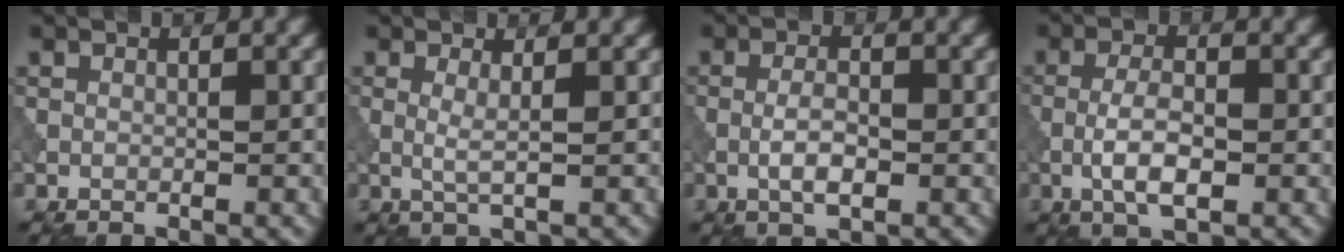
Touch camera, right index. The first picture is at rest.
{"total": 1.6, "force": [0.3, 0.2, 1.5], "torque": [-0.034, -0.004, 0.003]}
{"total": 2.8, "force": [-0.7, 1.0, 2.5], "torque": [-0.050, 0.000, -0.015]}
{"total": 3.9, "force": [-1.1, 1.5, 3.5], "torque": [-0.070, 0.000, -0.025]}